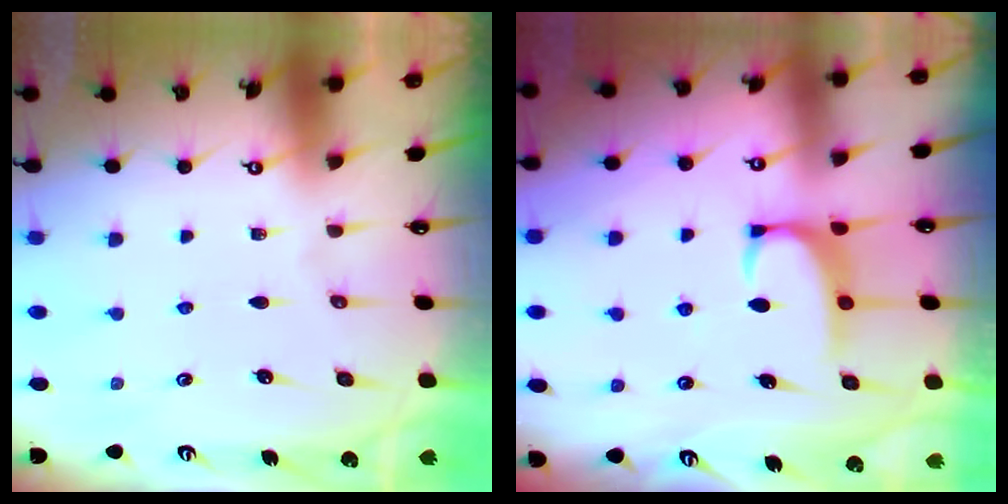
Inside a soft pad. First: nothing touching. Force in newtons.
{"total": 2.2, "press": 2.1, "slide": 0.7}